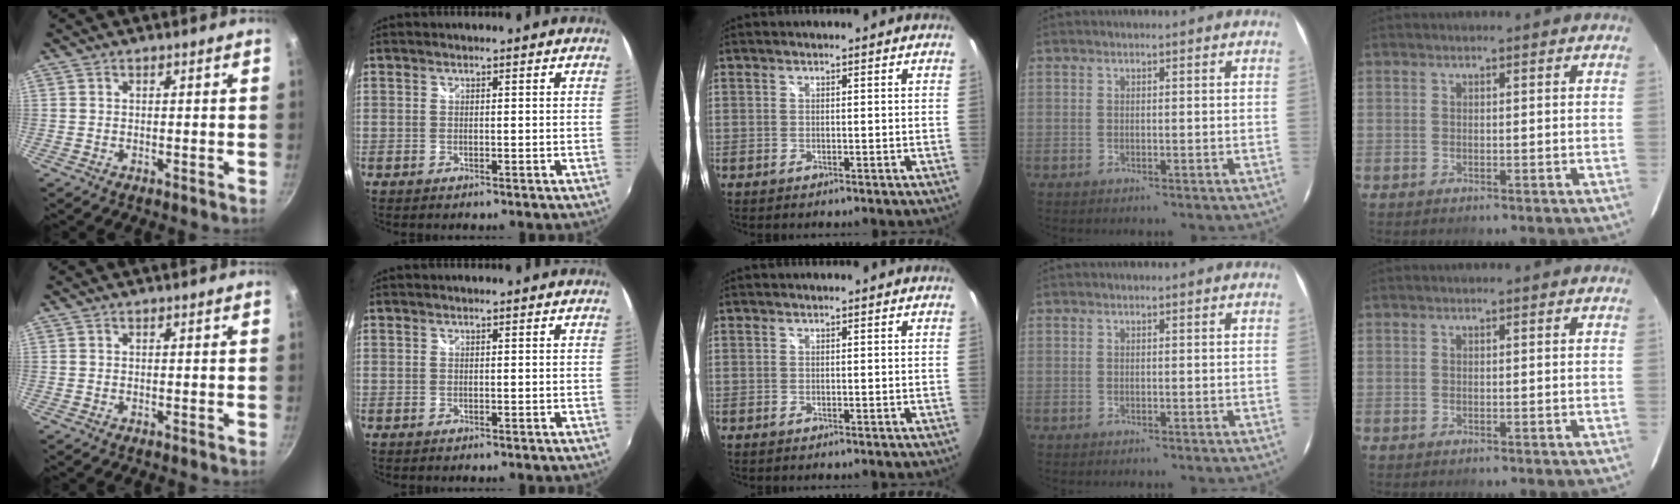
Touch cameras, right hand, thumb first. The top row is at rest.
{}